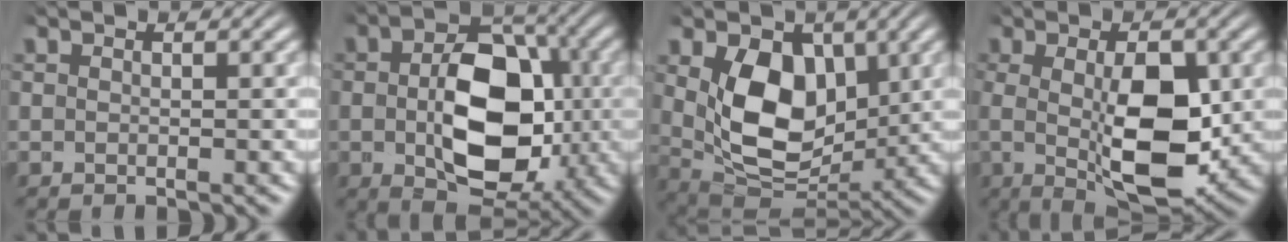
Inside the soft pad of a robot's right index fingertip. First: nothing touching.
{"total": 11.6, "force": [-1.2, 7.3, 8.9], "torque": [-0.161, -0.032, -0.005]}
{"total": 9.9, "force": [0.6, 7.0, 6.9], "torque": [-0.129, -0.047, 0.030]}
{"total": 9.9, "force": [-0.8, 4.4, 8.9], "torque": [-0.154, -0.021, -0.005]}